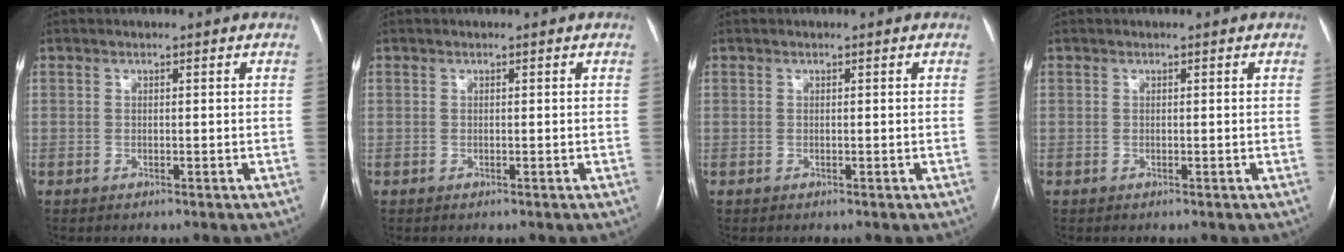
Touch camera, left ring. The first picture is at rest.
{"total": 0.0}
{"total": 0.0}
{"total": 0.0}